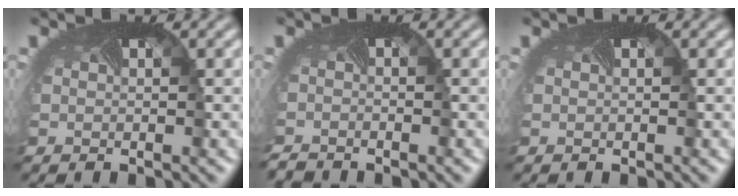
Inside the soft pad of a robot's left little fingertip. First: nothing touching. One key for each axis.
{"total": 1.9, "fx": -1.8, "fy": -0.1, "fz": -0.5, "tx": -0.001, "ty": -0.015, "tz": -0.038}
{"total": 0.0}